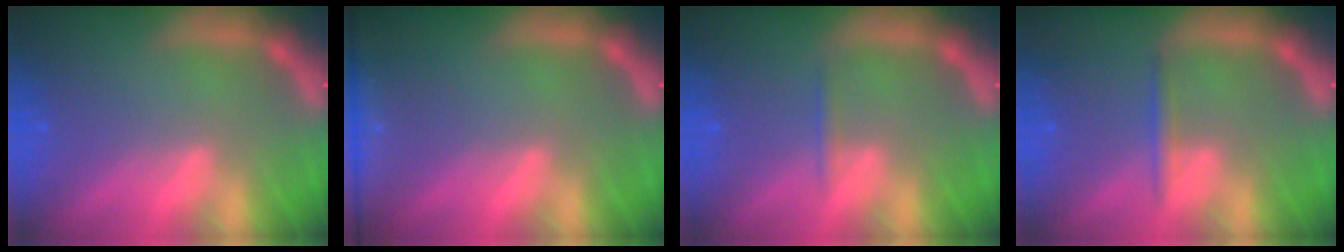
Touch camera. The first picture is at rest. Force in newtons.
{"total": 6.0}
{"total": 0.9}
{"total": 1.4}